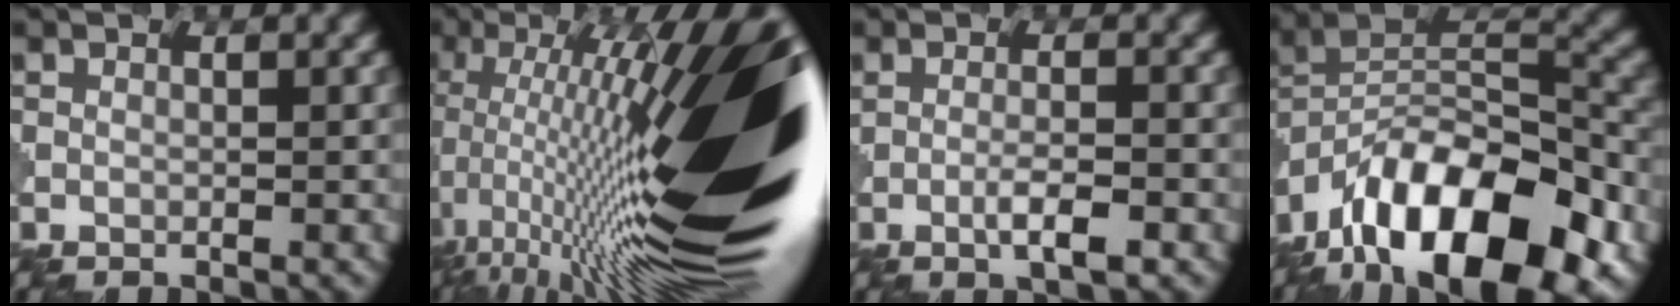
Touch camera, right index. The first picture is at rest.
{"total": 20.9, "force": [-1.4, 5.1, 20.2], "torque": [-0.335, 0.030, -0.023]}
{"total": 2.5, "force": [-1.0, 0.3, 2.3], "torque": [-0.041, 0.004, -0.012]}
{"total": 14.7, "force": [-8.9, 6.7, 9.6], "torque": [-0.167, 0.020, -0.160]}